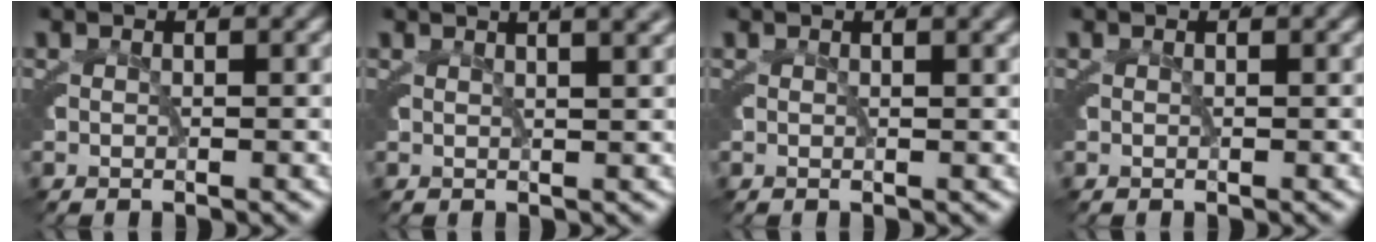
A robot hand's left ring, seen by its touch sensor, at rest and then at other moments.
{"total": 4.1, "force": [2.7, 1.3, 2.9], "torque": [-0.029, 0.011, 0.036]}
{"total": 1.2, "force": [0.8, 0.2, 0.9], "torque": [-0.008, 0.006, 0.009]}
{"total": 0.0}